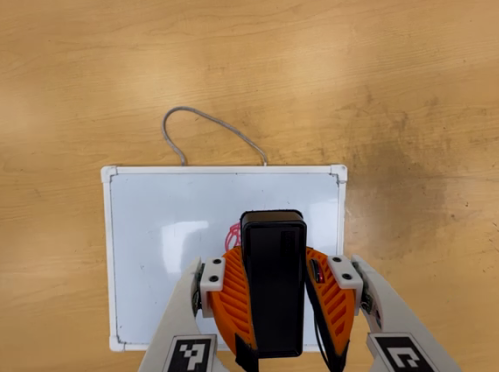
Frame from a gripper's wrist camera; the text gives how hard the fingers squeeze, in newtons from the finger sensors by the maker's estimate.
{"total": 7.4, "left": 6.4, "right": 8.3}